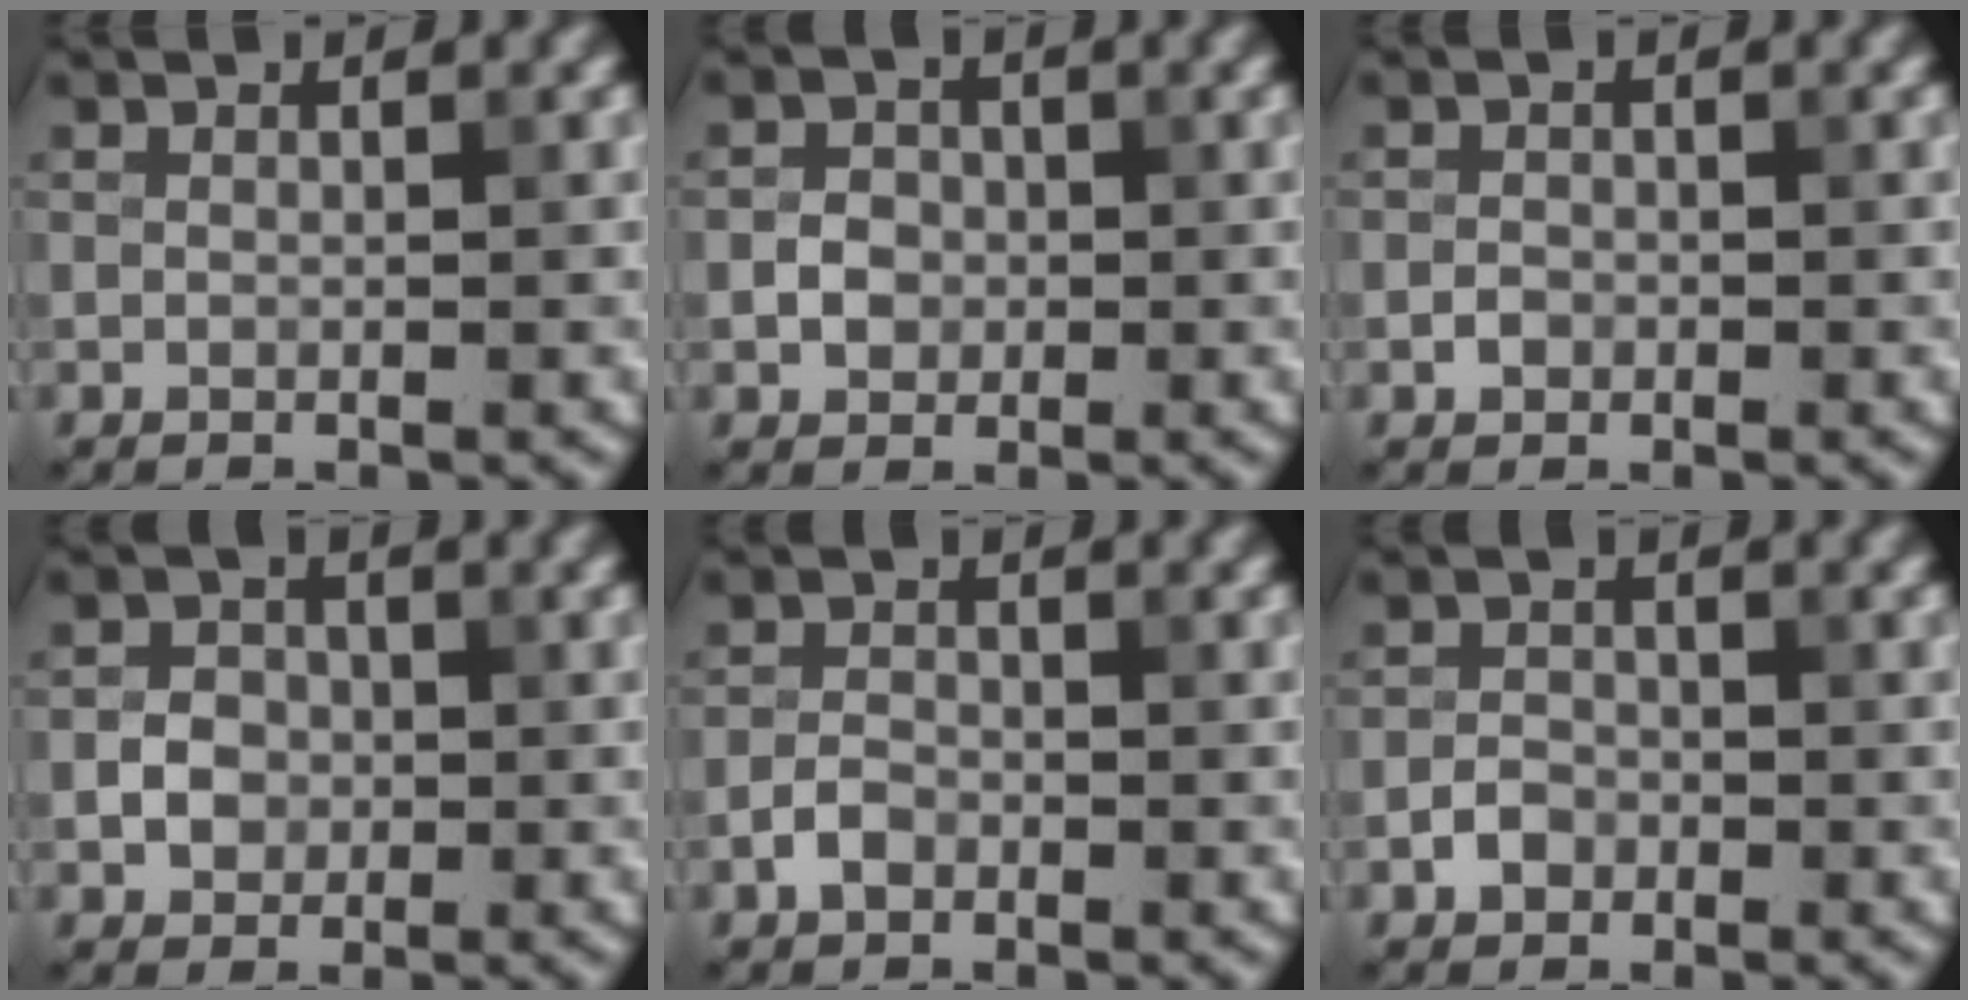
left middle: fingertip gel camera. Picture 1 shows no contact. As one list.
[{"total": 1.9, "force": [-0.4, 1.7, 0.8], "torque": [-0.007, 0.000, -0.010]}, {"total": 1.0, "force": [-0.4, 0.8, 0.4], "torque": [-0.003, -0.001, -0.009]}, {"total": 2.3, "force": [-0.4, 2.0, 1.0], "torque": [-0.010, 0.000, -0.011]}, {"total": 1.8, "force": [-1.0, 1.1, 0.9], "torque": [-0.014, 0.003, -0.022]}, {"total": 1.7, "force": [-0.8, 1.3, 0.7], "torque": [-0.007, 0.002, -0.019]}]